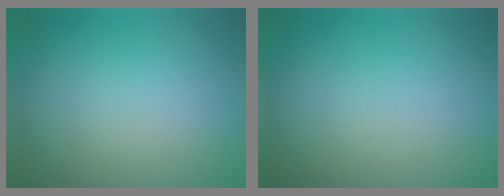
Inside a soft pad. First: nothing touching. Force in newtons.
{"total": 0.0}